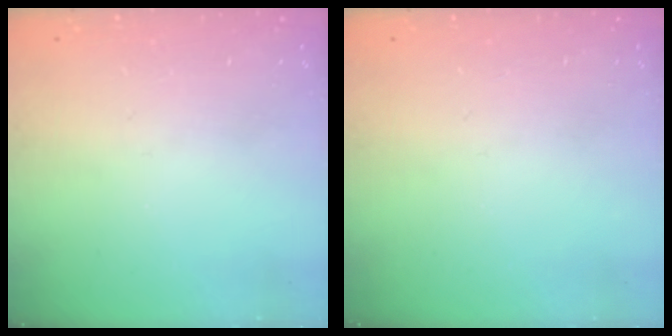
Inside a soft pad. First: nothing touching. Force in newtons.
{"total": 0.0}